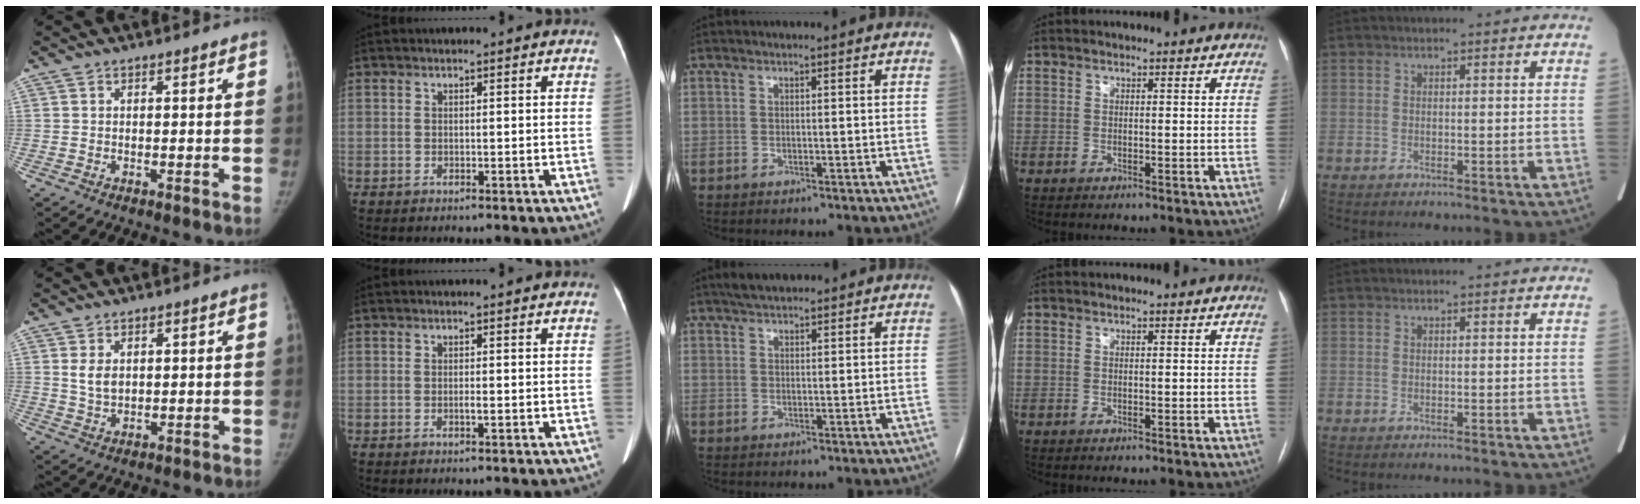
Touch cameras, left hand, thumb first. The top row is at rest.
{"thumb": {"total": 3.5, "force": [1.1, 2.3, 2.4], "torque": [-0.037, -0.008, 0.026]}, "index": {"total": 0.7, "force": [-0.2, -0.1, 0.7], "torque": [-0.019, 0.001, -0.003]}, "middle": {"total": 3.6, "force": [3.0, 1.1, 1.6], "torque": [-0.027, 0.020, 0.052]}}